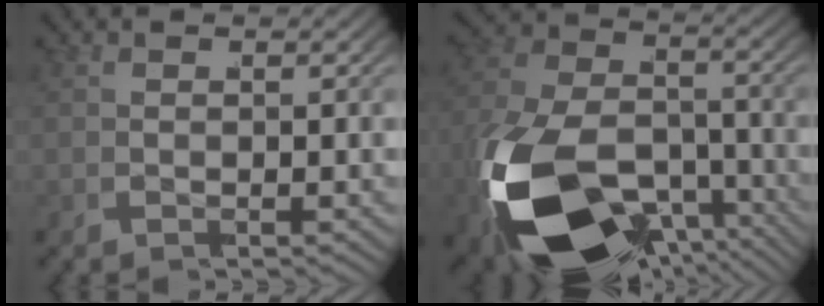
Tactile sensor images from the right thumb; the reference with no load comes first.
{"total": 16.6, "force": [-7.1, 10.3, 10.9], "torque": [-0.239, -0.069, -0.094]}